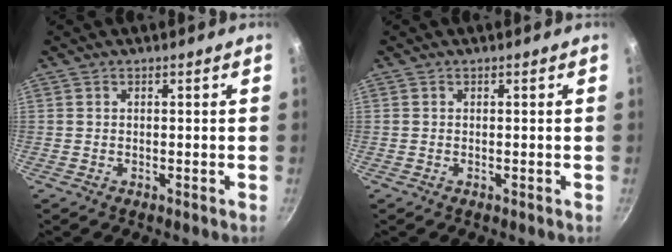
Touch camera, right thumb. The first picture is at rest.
{"total": 0.0}